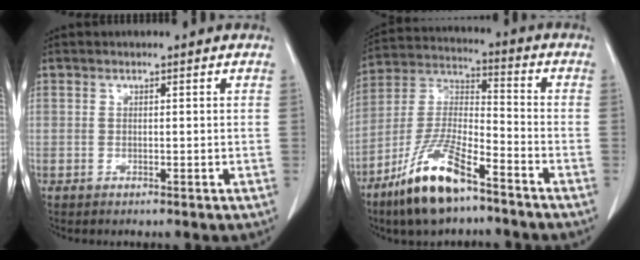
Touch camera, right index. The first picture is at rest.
{"total": 14.3, "force": [-9.4, 3.4, 10.2], "torque": [-0.215, -0.014, -0.177]}